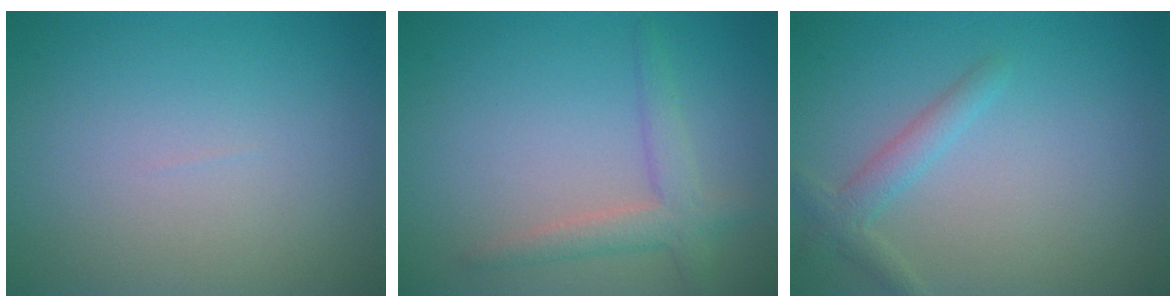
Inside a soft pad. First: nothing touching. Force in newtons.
{"total": 2.8, "press": 2.8, "slide": 0.1}
{"total": 2.0, "press": 2.0, "slide": 0.1}